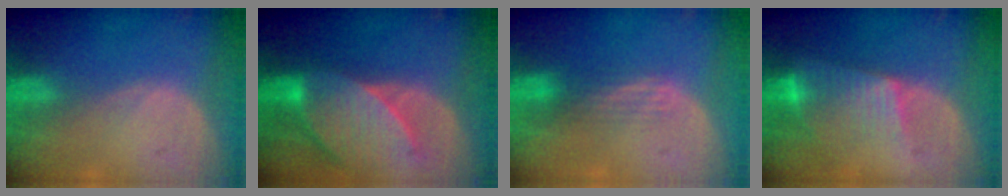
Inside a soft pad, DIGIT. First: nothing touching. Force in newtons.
{"total": 9.2, "press": 8.8, "slide": 2.6}
{"total": 2.8, "press": 2.5, "slide": 1.3}
{"total": 7.5, "press": 6.5, "slide": 3.7}